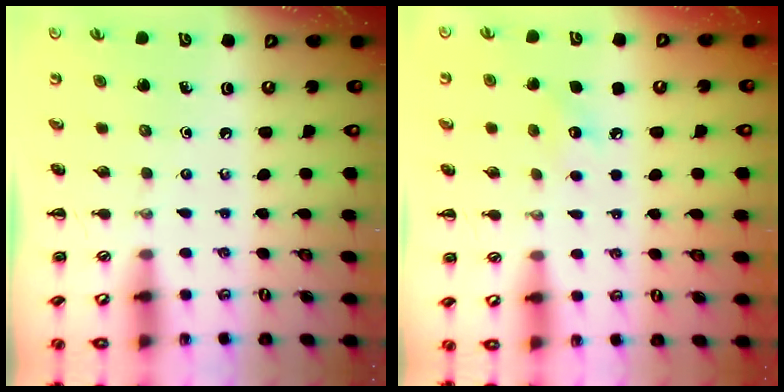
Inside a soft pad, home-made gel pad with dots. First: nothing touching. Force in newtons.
{"total": 6.7, "press": 6.5, "slide": 1.7}